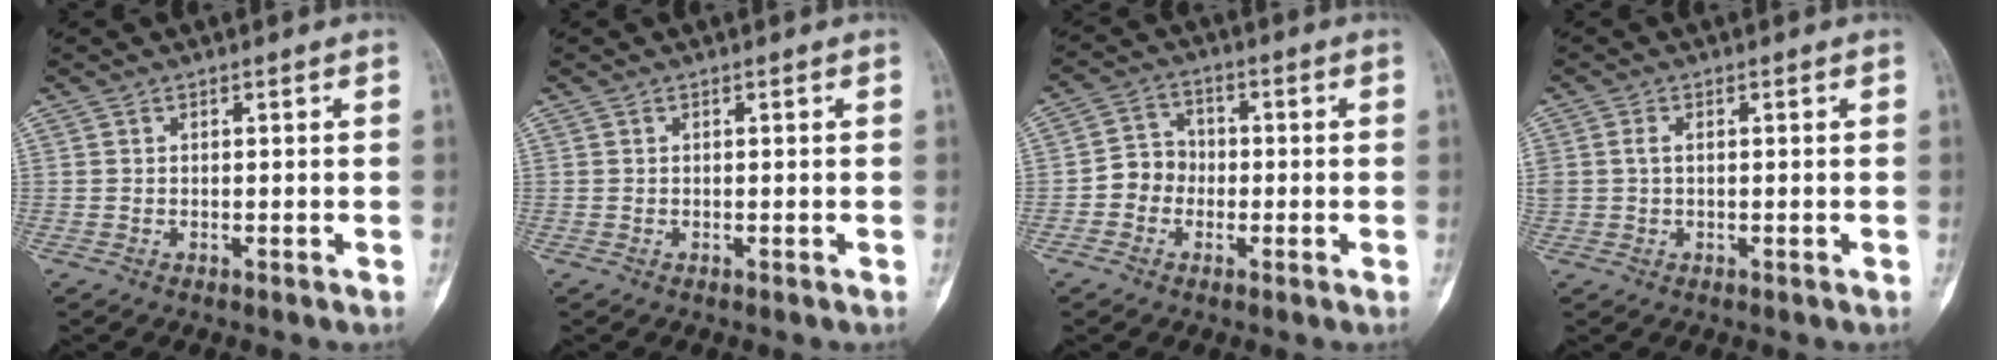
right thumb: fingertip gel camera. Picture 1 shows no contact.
{"total": 0.0}
{"total": 5.6, "force": [-1.4, 5.0, 2.1], "torque": [-0.009, 0.019, -0.038]}
{"total": 2.2, "force": [0.3, 1.5, 1.6], "torque": [-0.043, 0.005, 0.007]}